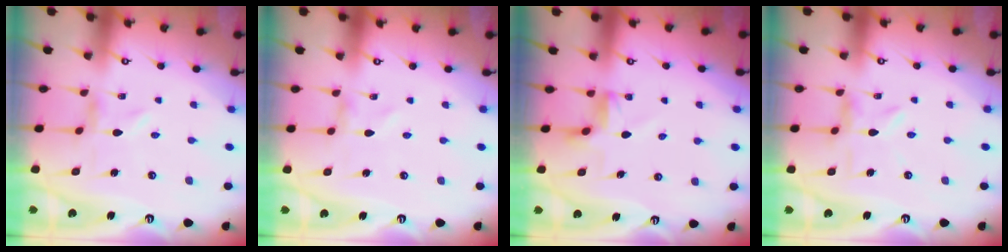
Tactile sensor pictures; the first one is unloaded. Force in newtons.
{"total": 0.6, "press": 0.6, "slide": 0.1}
{"total": 3.7, "press": 3.4, "slide": 1.5}
{"total": 2.8, "press": 2.8, "slide": 0.3}